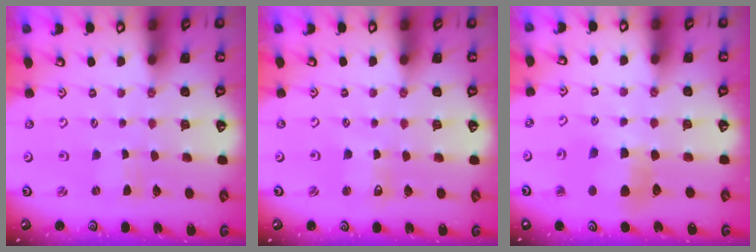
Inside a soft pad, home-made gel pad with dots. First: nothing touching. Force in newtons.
{"total": 2.3, "press": 2.3, "slide": 0.3}
{"total": 7.5, "press": 7.4, "slide": 0.9}